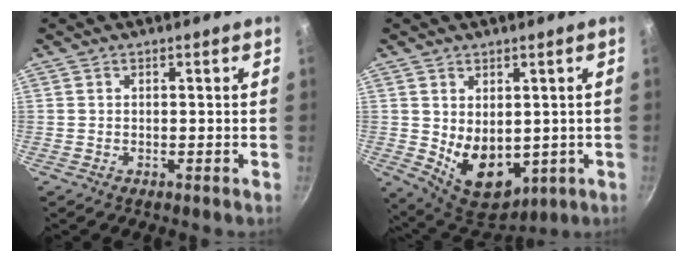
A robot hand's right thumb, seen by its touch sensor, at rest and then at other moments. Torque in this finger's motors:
{"motor_torque": [-0.64, 0.94, 0.68, 0.73, 0.09]}